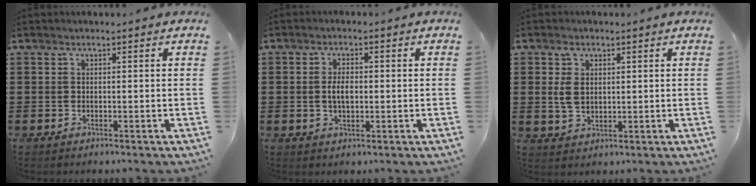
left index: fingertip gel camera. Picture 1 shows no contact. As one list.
[{"total": 3.2, "force": [0.0, 1.5, 2.8], "torque": [-0.057, 0.004, -0.002]}, {"total": 3.8, "force": [1.0, 2.6, 2.6], "torque": [-0.066, 0.006, 0.015]}]